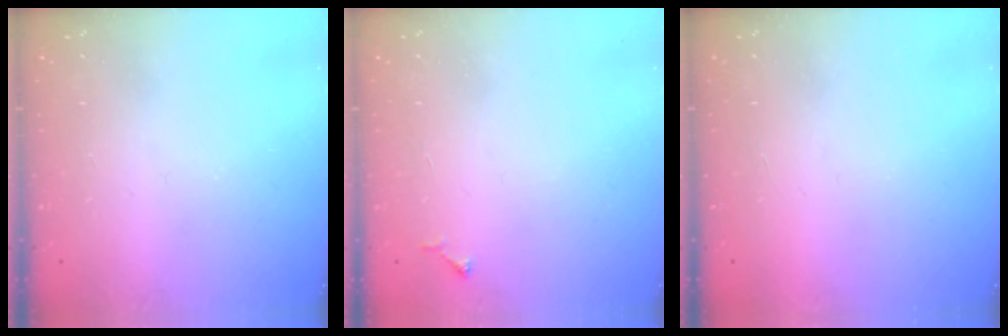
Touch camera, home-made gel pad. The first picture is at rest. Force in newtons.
{"total": 4.5, "press": 4.5, "slide": 0.6}
{"total": 1.5, "press": 1.5, "slide": 0.1}